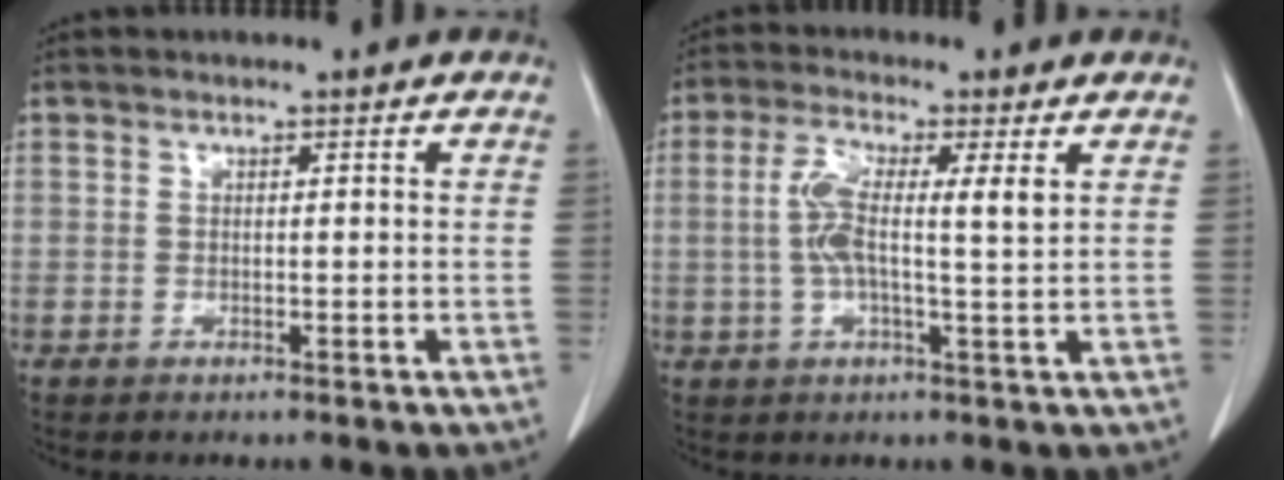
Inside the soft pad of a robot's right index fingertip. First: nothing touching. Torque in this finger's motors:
{"motor_torque": [0.28, -0.01, 0.21, 0.14]}